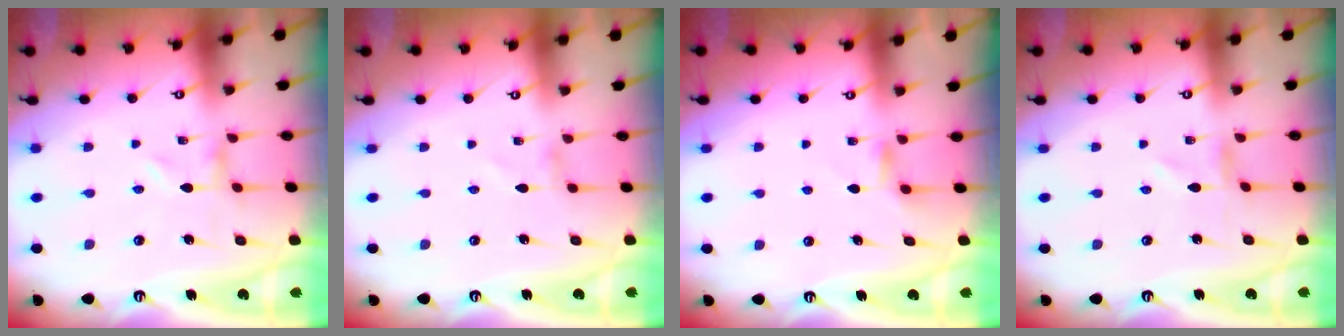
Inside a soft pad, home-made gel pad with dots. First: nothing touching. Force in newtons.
{"total": 1.1, "press": 1.1, "slide": 0.1}
{"total": 3.9, "press": 3.8, "slide": 0.5}
{"total": 0.9, "press": 0.8, "slide": 0.1}